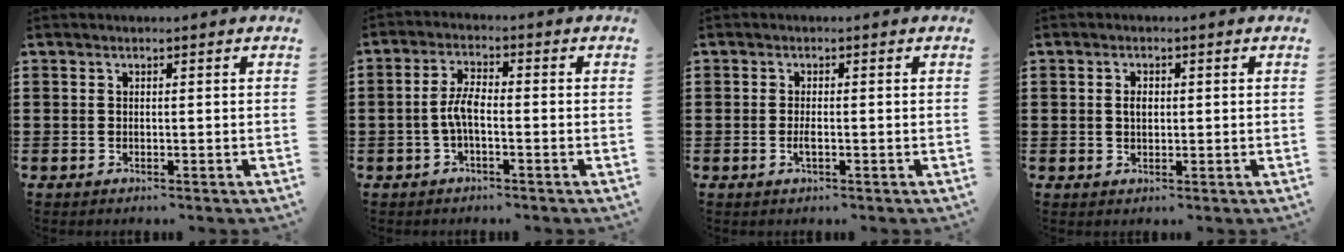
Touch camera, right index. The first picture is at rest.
{"total": 4.2, "force": [-1.1, 1.3, 3.8], "torque": [-0.091, -0.001, -0.028]}
{"total": 1.6, "force": [-0.5, 0.2, 1.5], "torque": [-0.036, -0.006, -0.010]}
{"total": 1.8, "force": [0.1, 1.0, 1.5], "torque": [-0.030, 0.006, 0.001]}